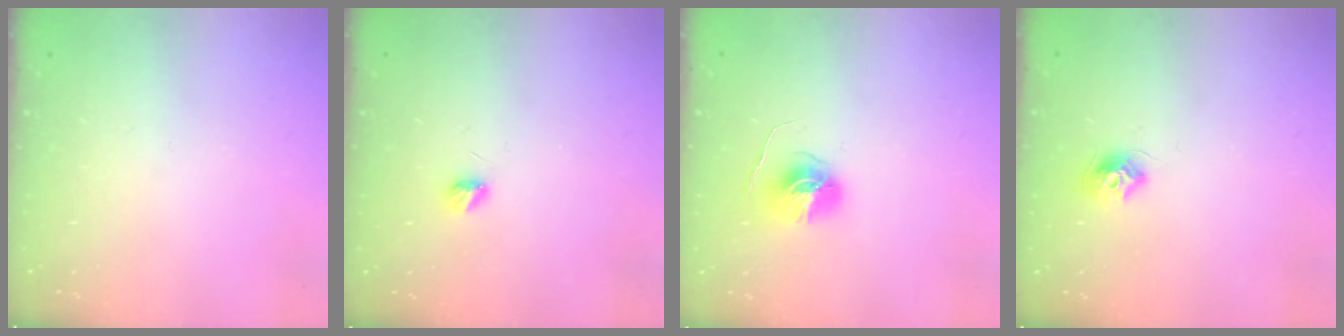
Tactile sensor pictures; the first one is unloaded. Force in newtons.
{"total": 3.8, "press": 3.7, "slide": 0.5}
{"total": 6.7, "press": 6.7, "slide": 0.4}
{"total": 8.4, "press": 8.3, "slide": 0.7}